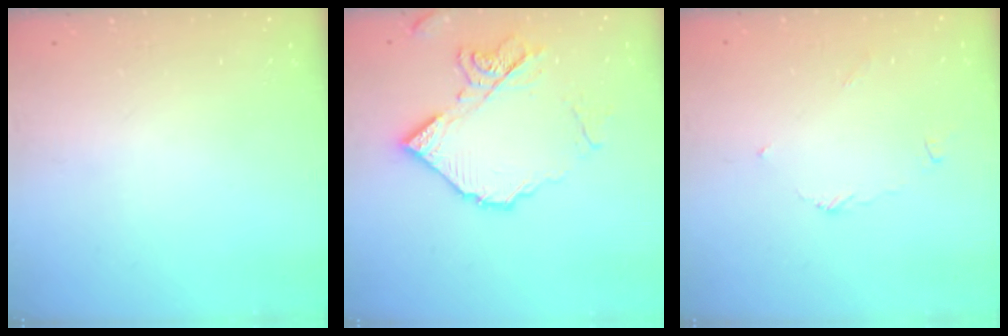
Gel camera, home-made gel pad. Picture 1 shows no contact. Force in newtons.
{"total": 14.4, "press": 14.3, "slide": 1.6}
{"total": 2.7, "press": 2.7, "slide": 0.3}